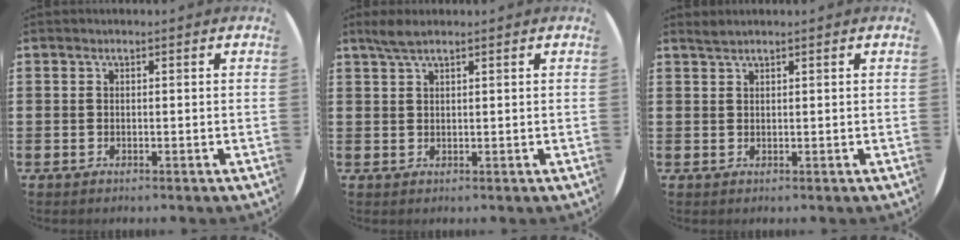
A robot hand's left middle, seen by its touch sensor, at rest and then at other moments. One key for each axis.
{"total": 2.5, "fx": 1.9, "fy": 0.3, "fz": 1.7, "tx": -0.035, "ty": 0.004, "tz": 0.033}
{"total": 0.9, "fx": 0.9, "fy": -0.1, "fz": 0.2, "tx": -0.005, "ty": -0.001, "tz": 0.017}